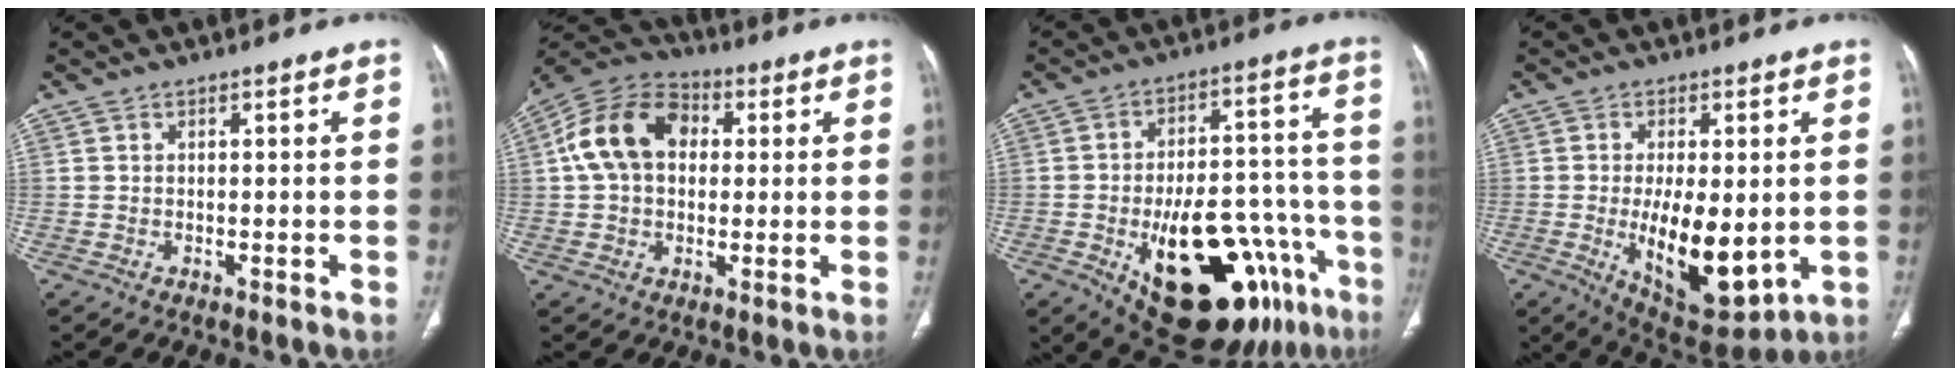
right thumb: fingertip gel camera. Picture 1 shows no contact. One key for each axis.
{"total": 13.5, "fx": 2.3, "fy": 9.3, "fz": 9.5, "tx": -0.167, "ty": 0.030, "tz": 0.031}
{"total": 28.0, "fx": -12.9, "fy": 13.0, "fz": 21.2, "tx": -0.228, "ty": 0.061, "tz": -0.168}
{"total": 15.2, "fx": -2.0, "fy": 6.9, "fz": 13.4, "tx": -0.193, "ty": -0.023, "tz": -0.010}